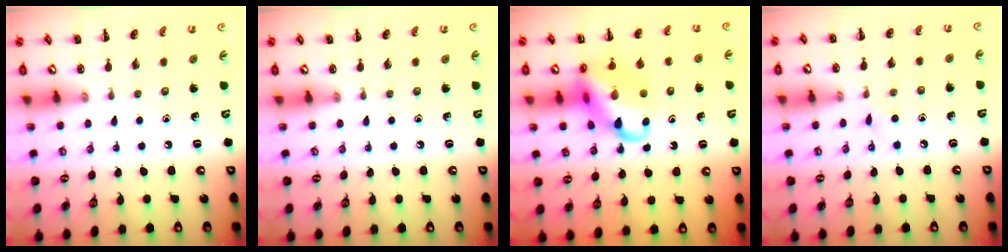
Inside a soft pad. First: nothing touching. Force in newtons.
{"total": 0.0}
{"total": 15.5, "press": 15.4, "slide": 2.1}
{"total": 2.9, "press": 2.8, "slide": 1.0}